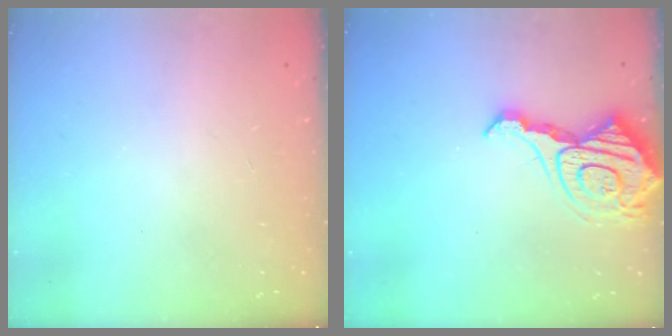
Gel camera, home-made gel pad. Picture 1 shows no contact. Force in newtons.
{"total": 16.4, "press": 16.3, "slide": 1.7}